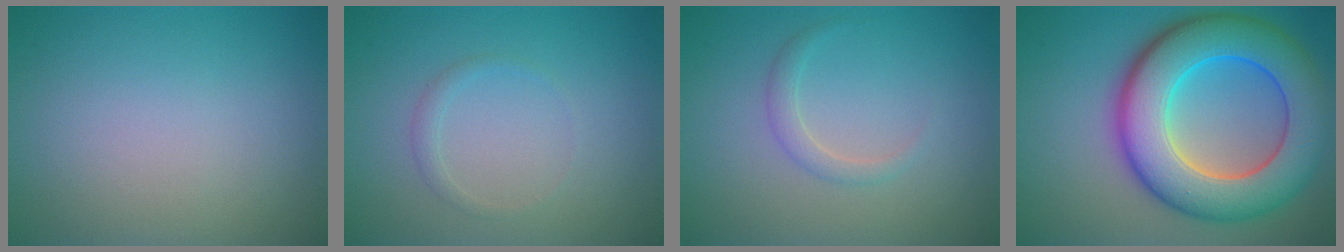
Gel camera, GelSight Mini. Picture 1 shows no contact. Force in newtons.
{"total": 0.9, "press": 0.9, "slide": 0.2}
{"total": 1.4, "press": 1.4, "slide": 0.1}
{"total": 11.6, "press": 11.6, "slide": 0.2}